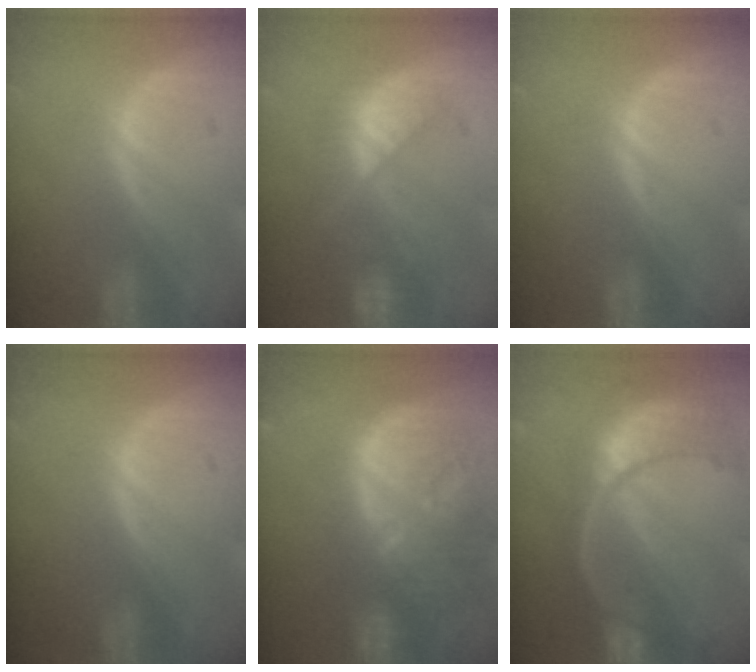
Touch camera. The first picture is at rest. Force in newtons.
{"total": 7.9, "press": 7.2, "slide": 3.1}
{"total": 0.0}
{"total": 0.0}
{"total": 13.4, "press": 11.5, "slide": 7.0}
{"total": 11.1, "press": 9.4, "slide": 5.9}